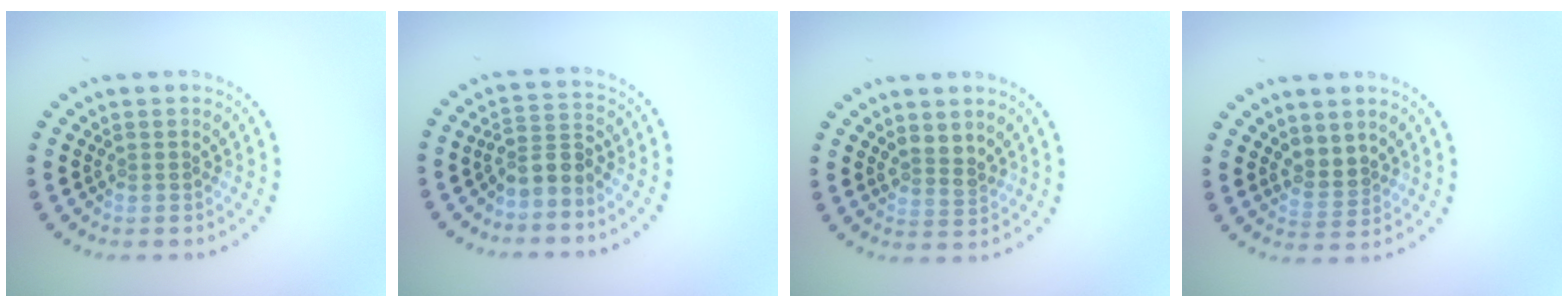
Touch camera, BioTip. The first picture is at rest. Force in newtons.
{"total": 2.5, "press": 2.0, "slide": 1.6}
{"total": 1.9, "press": 1.4, "slide": 1.2}
{"total": 1.8, "press": 1.6, "slide": 0.9}